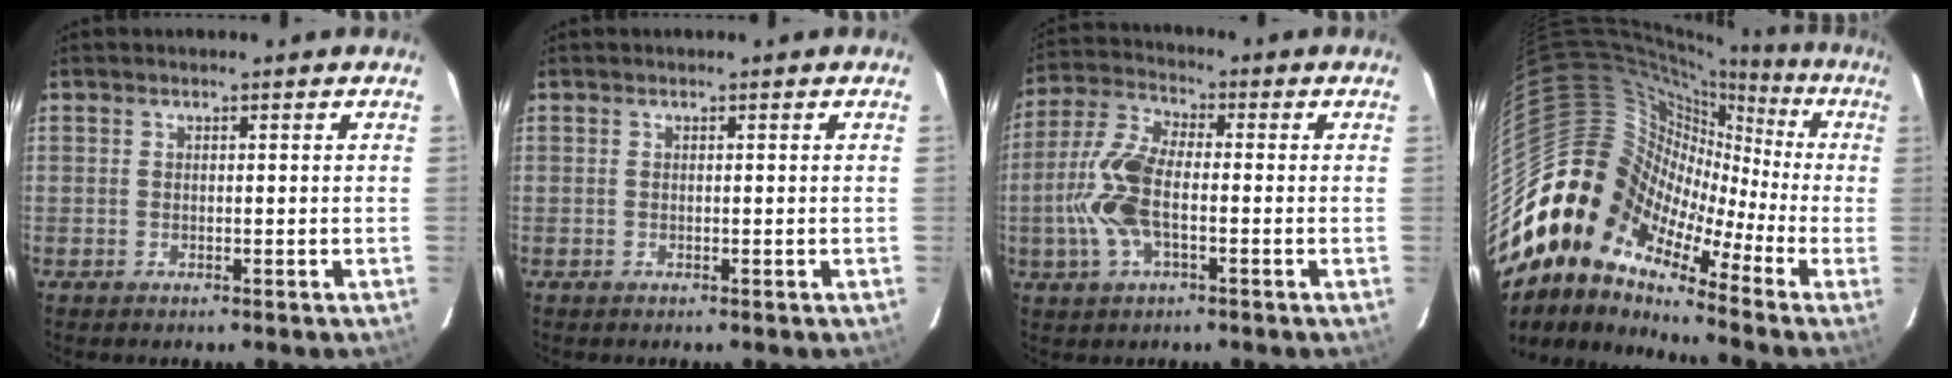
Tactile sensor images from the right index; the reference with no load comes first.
{"total": 0.0}
{"total": 11.6, "force": [-2.2, 5.1, 10.1], "torque": [-0.229, 0.009, -0.049]}
{"total": 12.2, "force": [-5.4, 9.4, 5.6], "torque": [-0.085, 0.009, -0.135]}